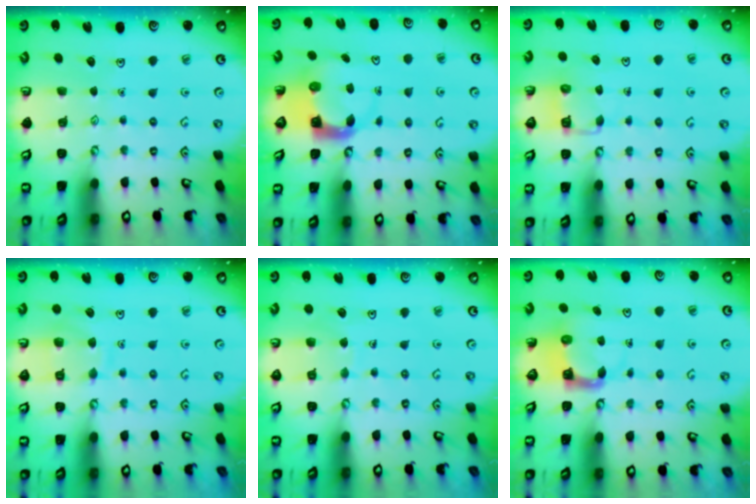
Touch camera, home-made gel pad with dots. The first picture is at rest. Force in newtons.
{"total": 4.0, "press": 3.9, "slide": 0.6}
{"total": 5.5, "press": 5.5, "slide": 0.6}
{"total": 9.0, "press": 8.9, "slide": 0.9}
{"total": 6.6, "press": 6.6, "slide": 0.5}
{"total": 3.9, "press": 3.9, "slide": 0.2}